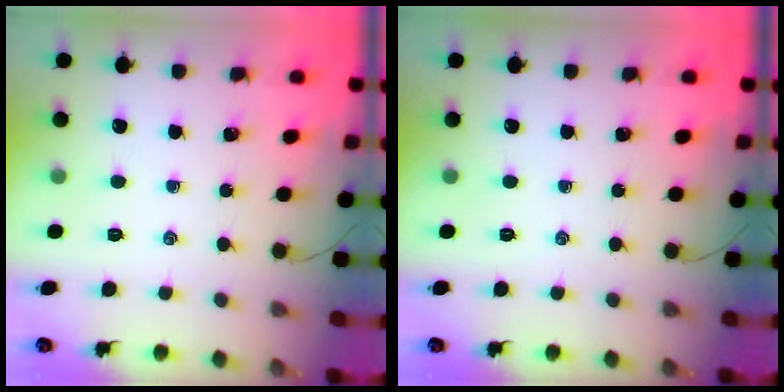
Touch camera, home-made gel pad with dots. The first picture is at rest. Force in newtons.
{"total": 0.0}